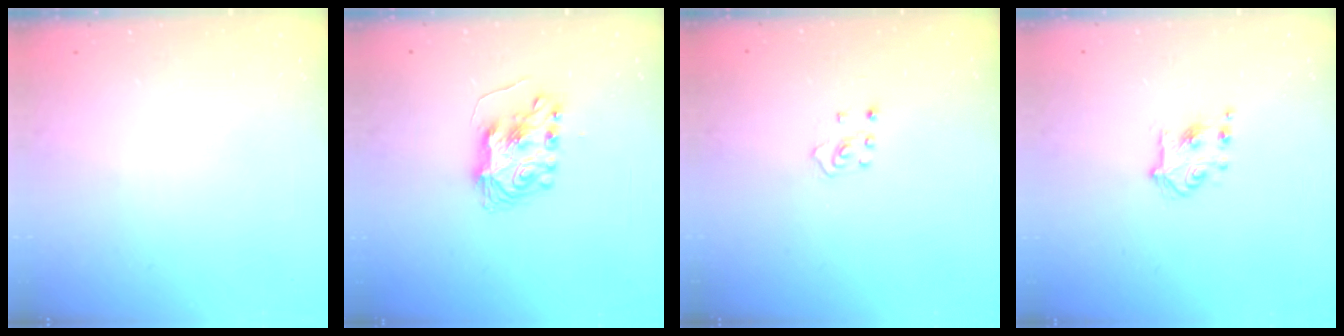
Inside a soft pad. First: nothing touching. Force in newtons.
{"total": 8.1, "press": 8.1, "slide": 0.5}
{"total": 2.4, "press": 2.4, "slide": 0.5}
{"total": 5.3, "press": 5.2, "slide": 0.8}